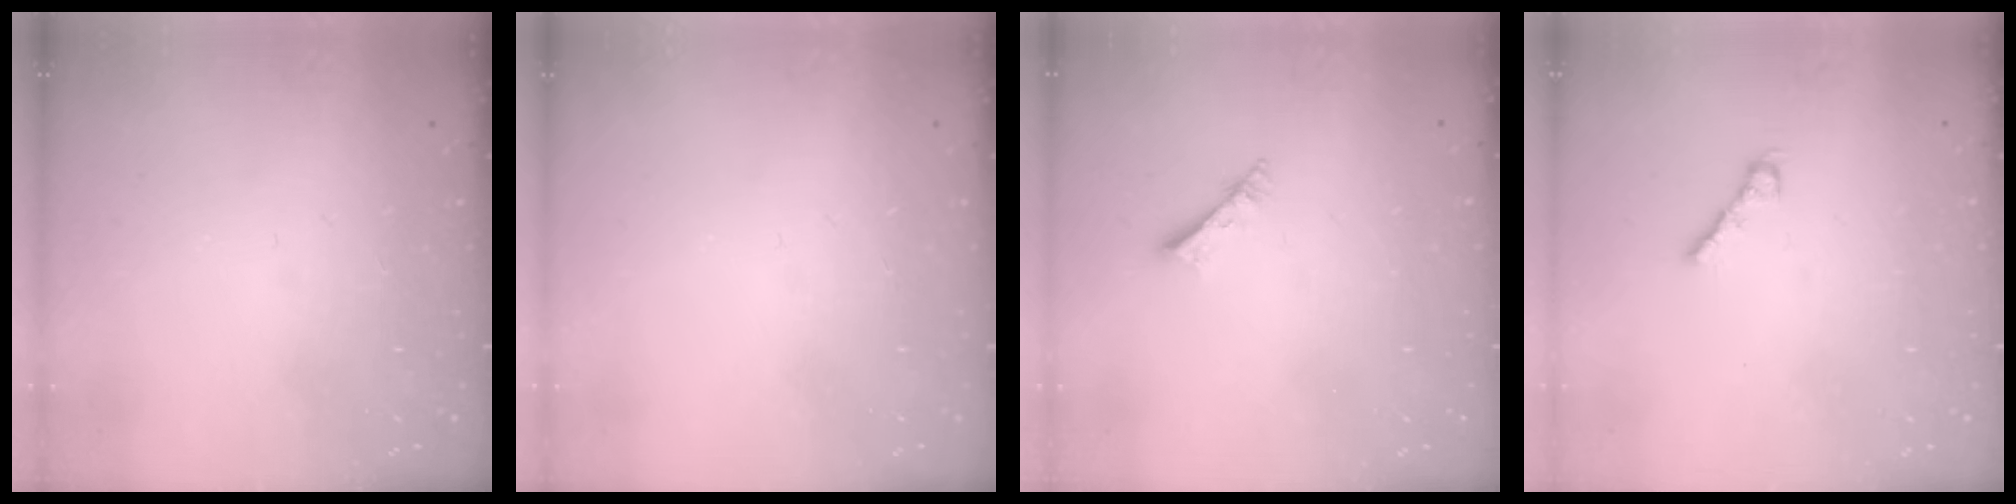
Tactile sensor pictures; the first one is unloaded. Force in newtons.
{"total": 0.0}
{"total": 2.7, "press": 2.7, "slide": 0.3}
{"total": 4.1, "press": 4.1, "slide": 0.9}